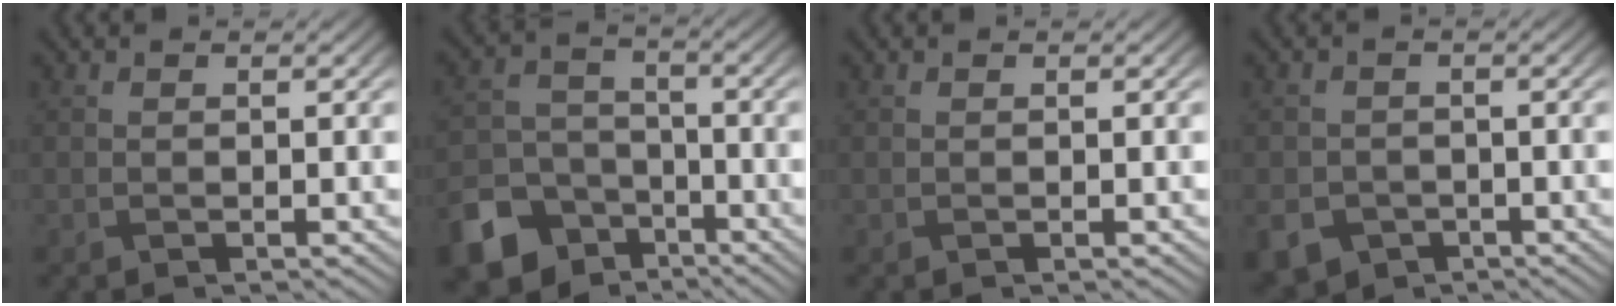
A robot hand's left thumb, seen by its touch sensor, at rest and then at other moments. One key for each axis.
{"total": 12.0, "fx": -7.3, "fy": 8.4, "fz": 4.6, "tx": -0.134, "ty": -0.042, "tz": -0.126}
{"total": 0.0}
{"total": 5.8, "fx": -3.0, "fy": 4.6, "fz": 1.9, "tx": -0.044, "ty": -0.019, "tz": -0.053}